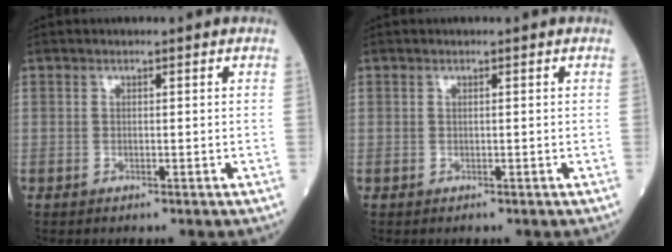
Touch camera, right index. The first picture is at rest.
{"total": 0.0}